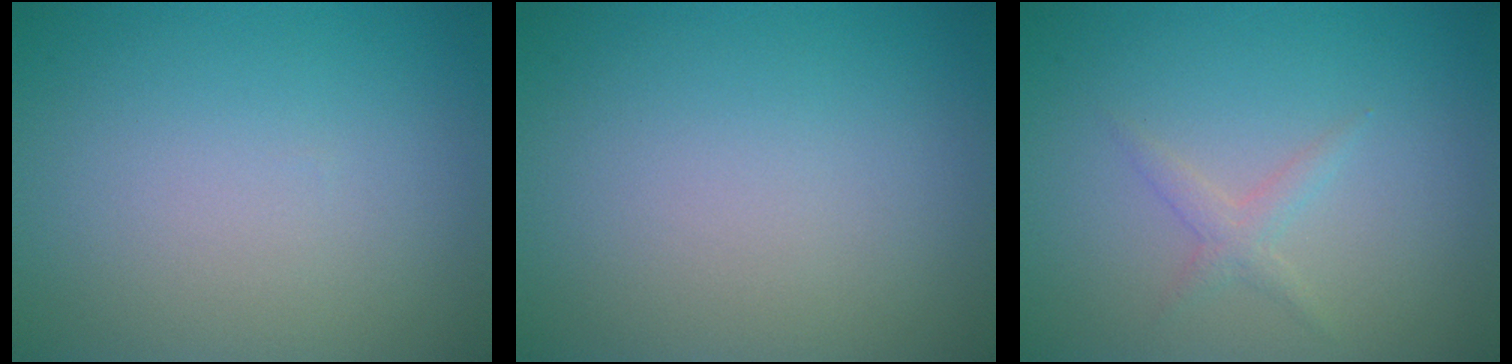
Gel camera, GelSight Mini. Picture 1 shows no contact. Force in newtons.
{"total": 0.0}
{"total": 1.3, "press": 1.3, "slide": 0.1}